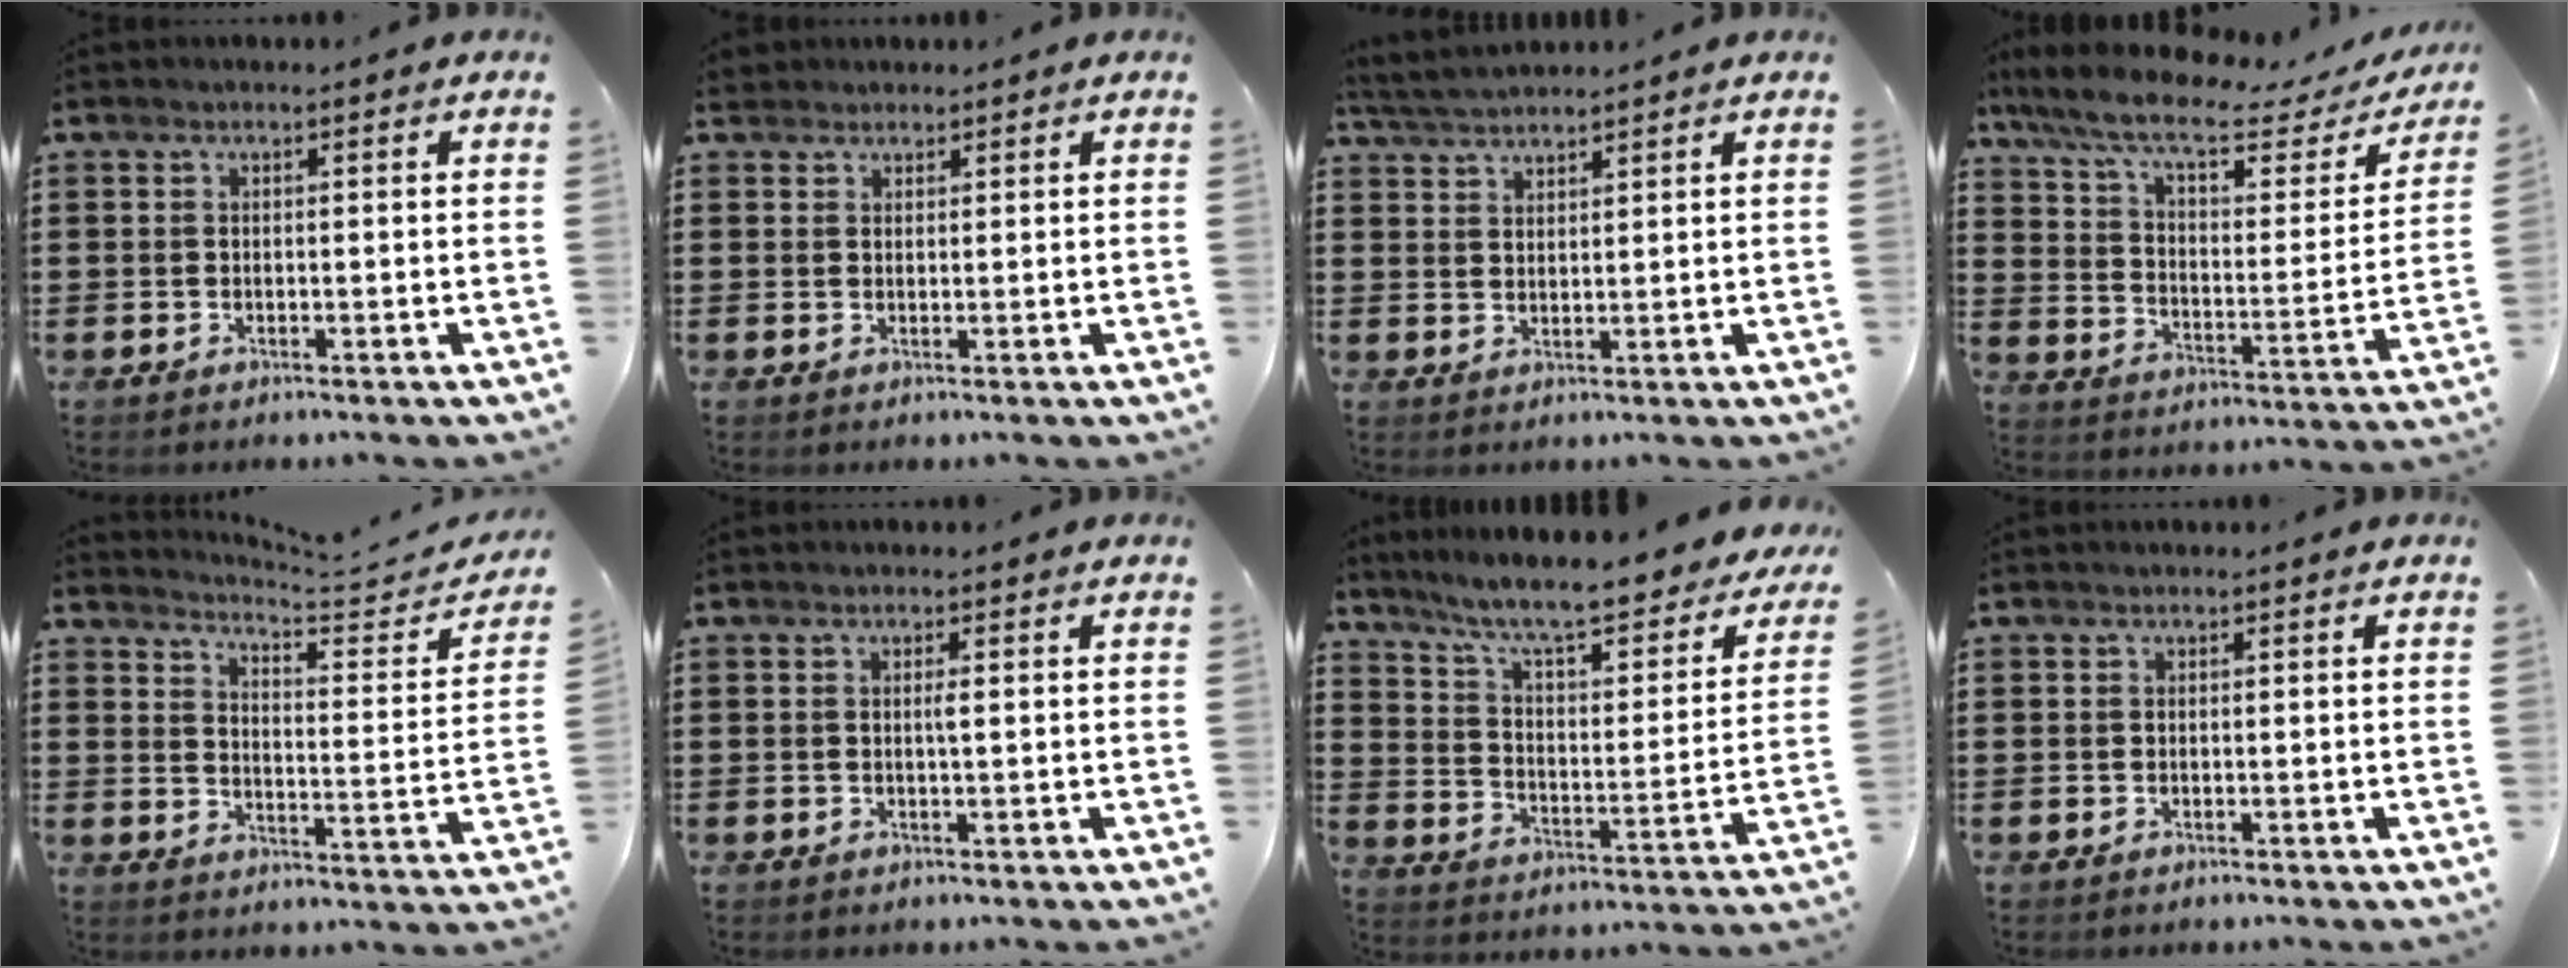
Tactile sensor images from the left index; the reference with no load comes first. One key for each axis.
{"total": 1.7, "fx": 1.5, "fy": 0.8, "fz": 0.1, "tx": -0.006, "ty": 0.006, "tz": 0.031}
{"total": 3.3, "fx": 3.2, "fy": 0.2, "fz": 0.7, "tx": -0.025, "ty": -0.005, "tz": 0.059}
{"total": 9.9, "fx": 7.4, "fy": 2.0, "fz": 6.2, "tx": -0.147, "ty": -0.033, "tz": 0.126}
{"total": 3.6, "fx": 3.4, "fy": -0.1, "fz": 1.2, "tx": -0.037, "ty": -0.034, "tz": 0.049}
{"total": 1.1, "fx": 0.2, "fy": -0.1, "fz": 1.1, "tx": -0.020, "ty": -0.003, "tz": 0.003}
{"total": 8.6, "fx": 7.2, "fy": 0.4, "fz": 4.6, "tx": -0.117, "ty": -0.053, "tz": 0.120}
{"total": 0.0}